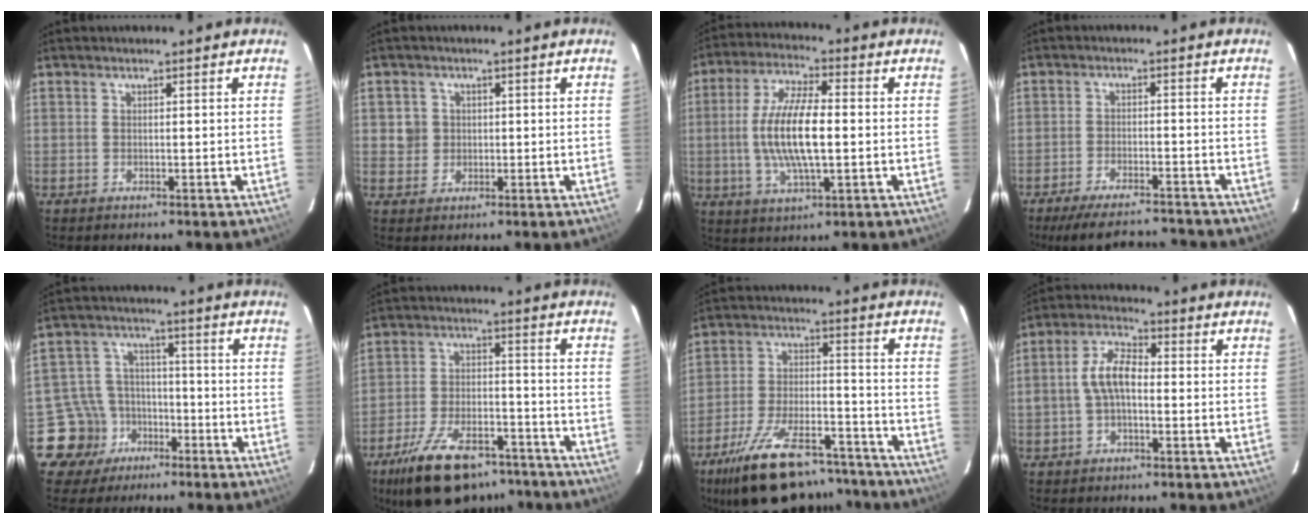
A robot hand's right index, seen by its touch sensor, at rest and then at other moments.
{"total": 3.4, "force": [0.3, 3.3, 0.2], "torque": [0.005, 0.017, 0.008]}
{"total": 12.8, "force": [-0.8, 3.9, 12.2], "torque": [-0.246, 0.001, -0.014]}
{"total": 13.6, "force": [-12.1, 3.3, 5.2], "torque": [-0.116, -0.009, -0.177]}
{"total": 9.2, "force": [-5.0, 7.6, 0.3], "torque": [-0.035, 0.031, -0.075]}
{"total": 18.4, "force": [-13.4, 8.2, 9.6], "torque": [-0.195, -0.010, -0.204]}
{"total": 22.1, "force": [-17.4, 8.4, 10.8], "torque": [-0.207, -0.008, -0.256]}
{"total": 6.8, "force": [-0.7, 3.6, 5.8], "torque": [-0.117, 0.018, -0.013]}